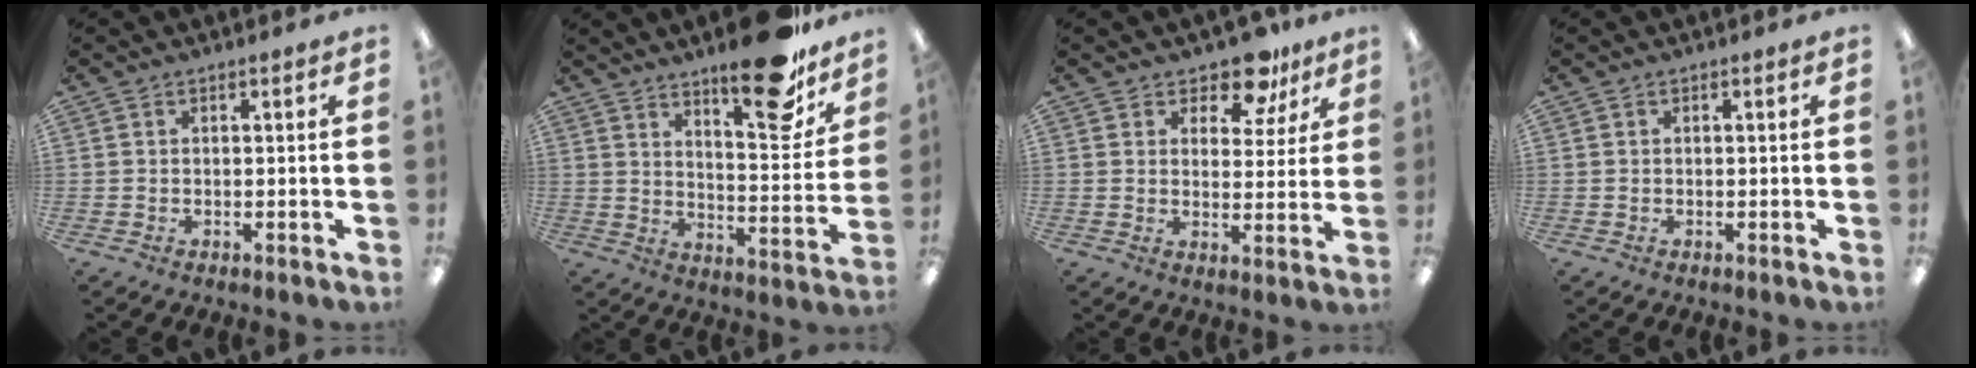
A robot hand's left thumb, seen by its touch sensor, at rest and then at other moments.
{"total": 18.3, "force": [13.8, 6.0, 10.5], "torque": [-0.130, -0.097, 0.222]}
{"total": 9.0, "force": [7.2, 4.1, 3.4], "torque": [-0.048, -0.046, 0.128]}
{"total": 0.0}